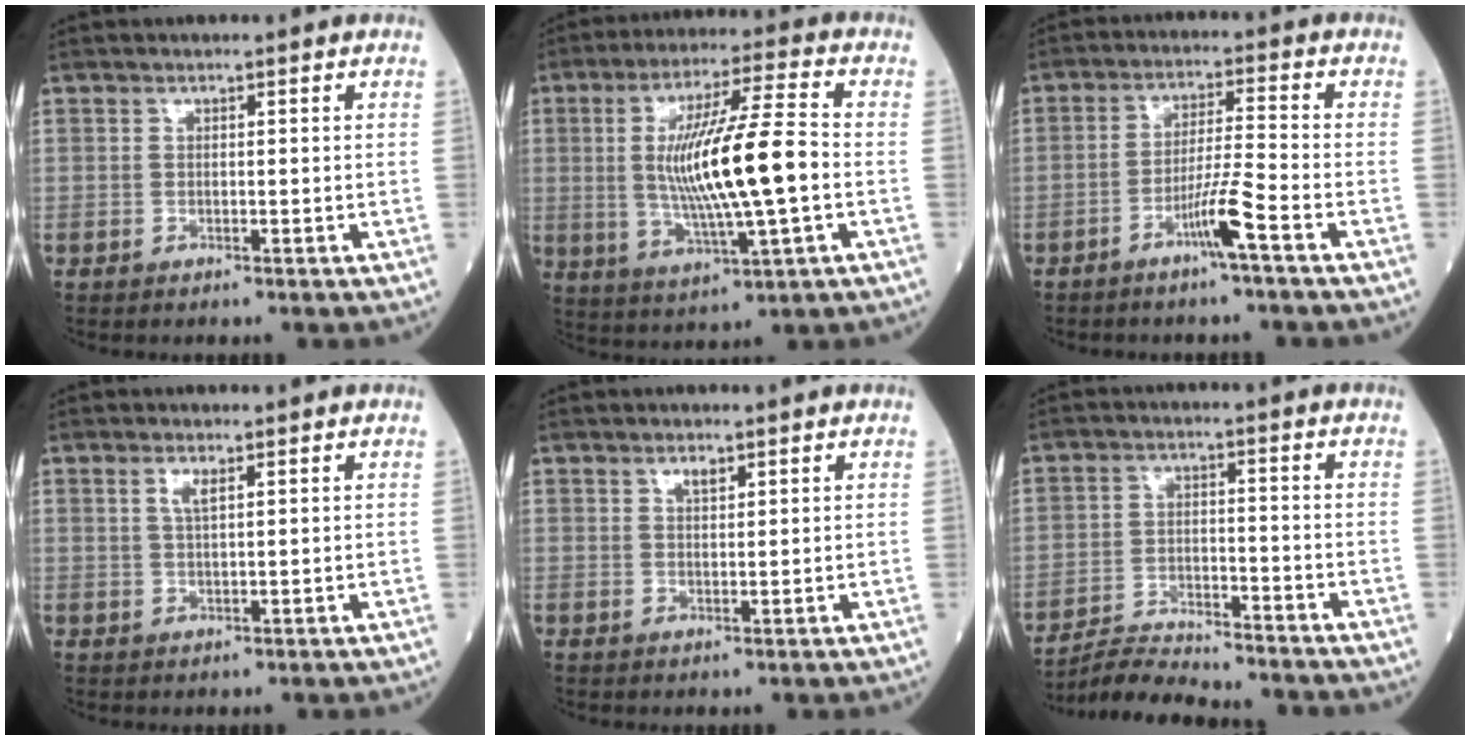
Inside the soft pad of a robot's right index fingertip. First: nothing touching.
{"total": 15.2, "force": [-0.7, 1.0, 15.2], "torque": [-0.284, -0.002, -0.010]}
{"total": 6.1, "force": [-3.4, -0.8, 5.1], "torque": [-0.098, -0.001, -0.066]}
{"total": 2.1, "force": [1.0, 0.4, 1.8], "torque": [-0.040, 0.001, 0.020]}
{"total": 1.6, "force": [1.0, 0.5, 1.0], "torque": [-0.019, 0.000, 0.019]}
{"total": 9.3, "force": [-9.1, 0.3, 2.1], "torque": [-0.034, -0.002, -0.153]}